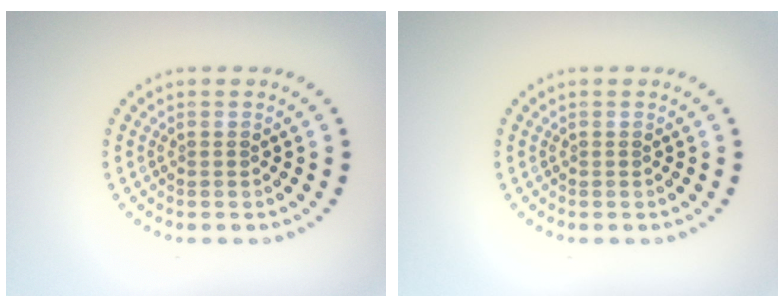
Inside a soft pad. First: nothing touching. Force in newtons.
{"total": 0.0}